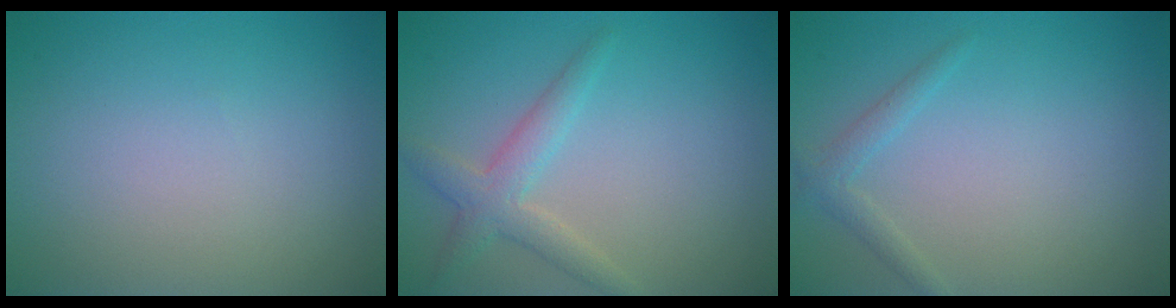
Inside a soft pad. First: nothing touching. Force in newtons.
{"total": 2.8, "press": 2.8, "slide": 0.1}
{"total": 1.4, "press": 1.4, "slide": 0.1}